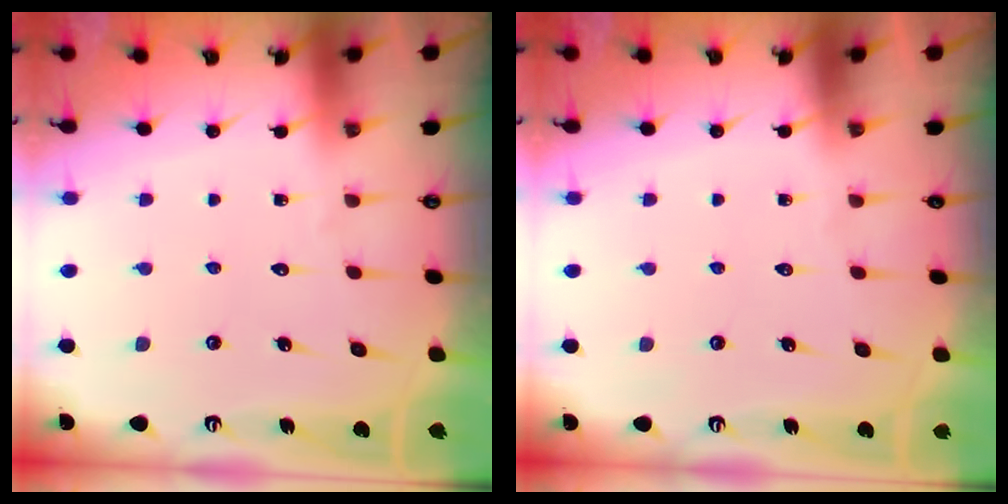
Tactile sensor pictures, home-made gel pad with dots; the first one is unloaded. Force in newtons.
{"total": 0.0}